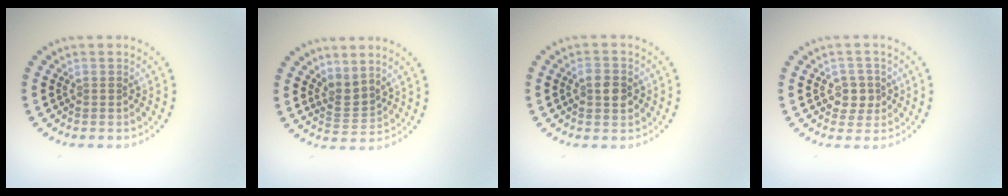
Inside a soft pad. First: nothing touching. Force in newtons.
{"total": 2.3, "press": 1.5, "slide": 1.8}
{"total": 2.5, "press": 2.5, "slide": 0.2}
{"total": 2.0, "press": 1.9, "slide": 0.6}